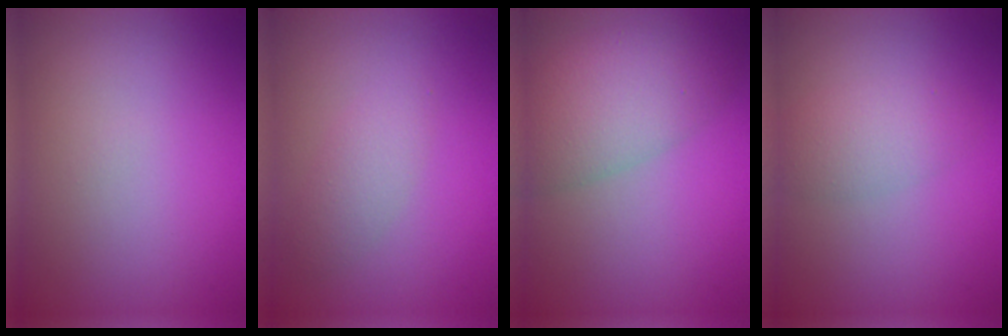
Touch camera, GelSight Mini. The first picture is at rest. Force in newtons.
{"total": 2.0, "press": 2.0, "slide": 0.1}
{"total": 6.7, "press": 6.7, "slide": 0.5}
{"total": 1.9, "press": 1.9, "slide": 0.1}